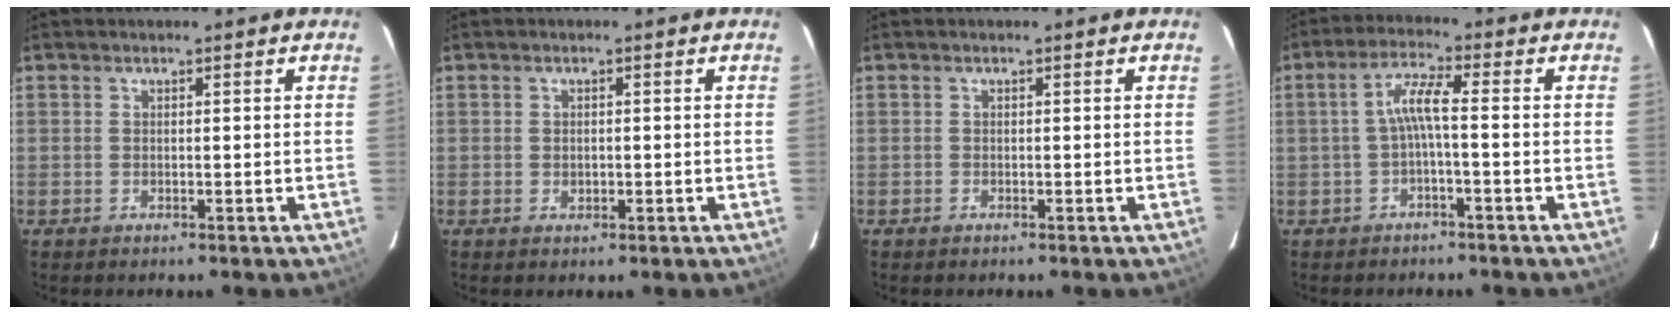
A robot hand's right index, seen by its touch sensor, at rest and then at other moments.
{"total": 1.1, "force": [-0.1, 1.0, 0.5], "torque": [-0.005, 0.000, -0.001]}
{"total": 0.0}
{"total": 4.5, "force": [-1.2, 0.1, 4.3], "torque": [-0.093, 0.010, -0.022]}